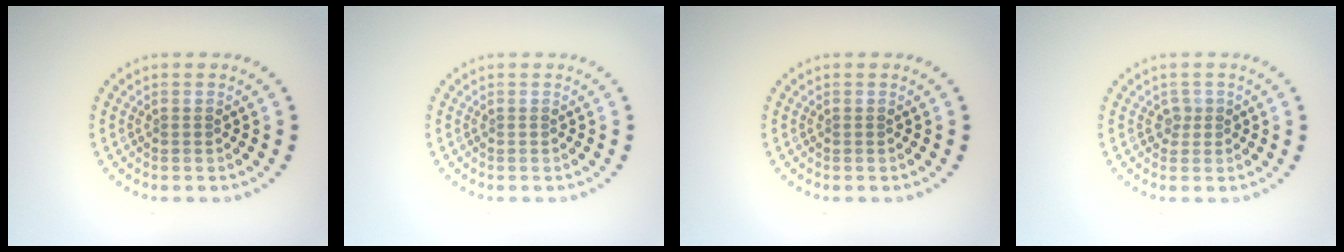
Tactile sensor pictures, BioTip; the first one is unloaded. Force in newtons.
{"total": 0.0}
{"total": 0.0}
{"total": 1.1, "press": 0.8, "slide": 0.8}